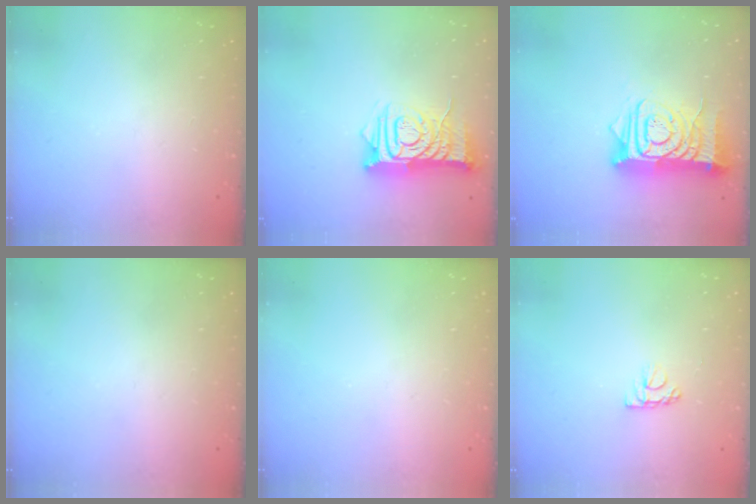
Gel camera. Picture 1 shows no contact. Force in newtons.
{"total": 11.6, "press": 11.6, "slide": 1.1}
{"total": 14.5, "press": 14.4, "slide": 1.6}
{"total": 0.0}
{"total": 0.0}
{"total": 4.9, "press": 4.9, "slide": 0.3}